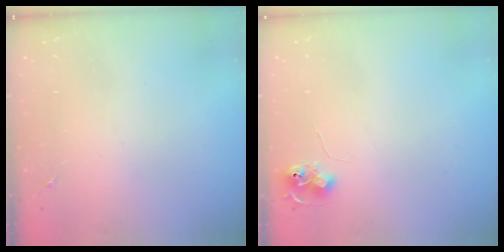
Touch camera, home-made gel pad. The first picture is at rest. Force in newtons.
{"total": 7.9, "press": 7.8, "slide": 0.9}